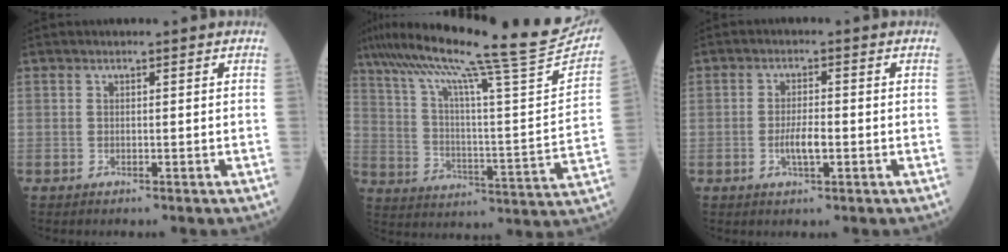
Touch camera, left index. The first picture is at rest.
{"total": 29.5, "force": [24.4, 0.4, 16.5], "torque": [-0.278, -0.036, 0.340]}
{"total": 3.4, "force": [-0.9, 0.8, 3.1], "torque": [-0.064, 0.000, -0.015]}